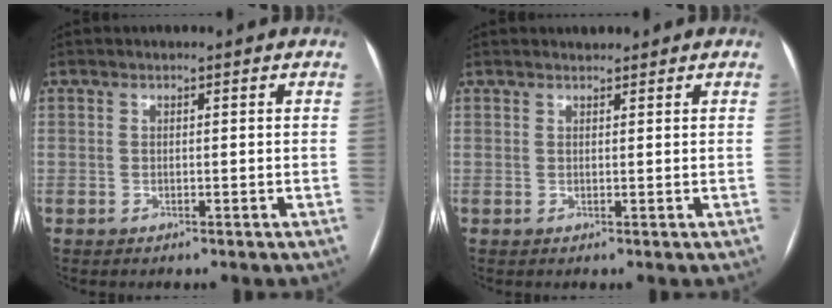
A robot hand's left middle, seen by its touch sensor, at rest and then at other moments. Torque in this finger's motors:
{"motor_torque": [0.01, 0.00, -0.05, -0.01]}